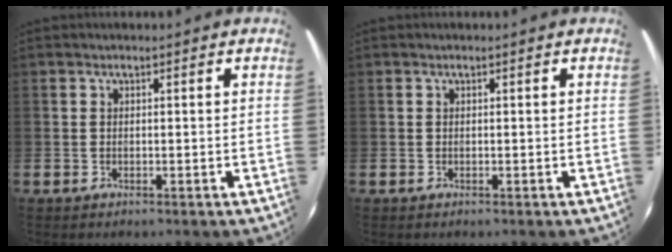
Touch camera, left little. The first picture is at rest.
{"total": 0.0}